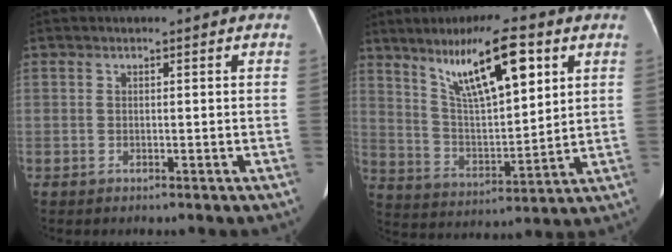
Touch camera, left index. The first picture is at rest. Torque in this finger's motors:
{"motor_torque": [1.09, -1.05, 0.70, 0.12]}